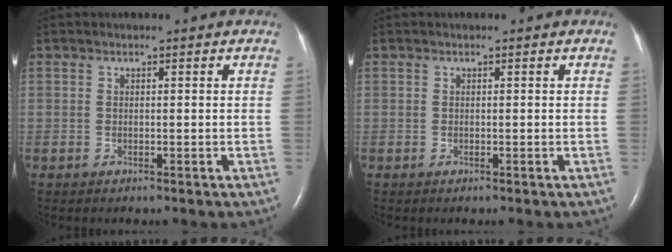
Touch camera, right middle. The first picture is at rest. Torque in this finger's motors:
{"motor_torque": [0.02, 0.12, 0.06, 0.01]}